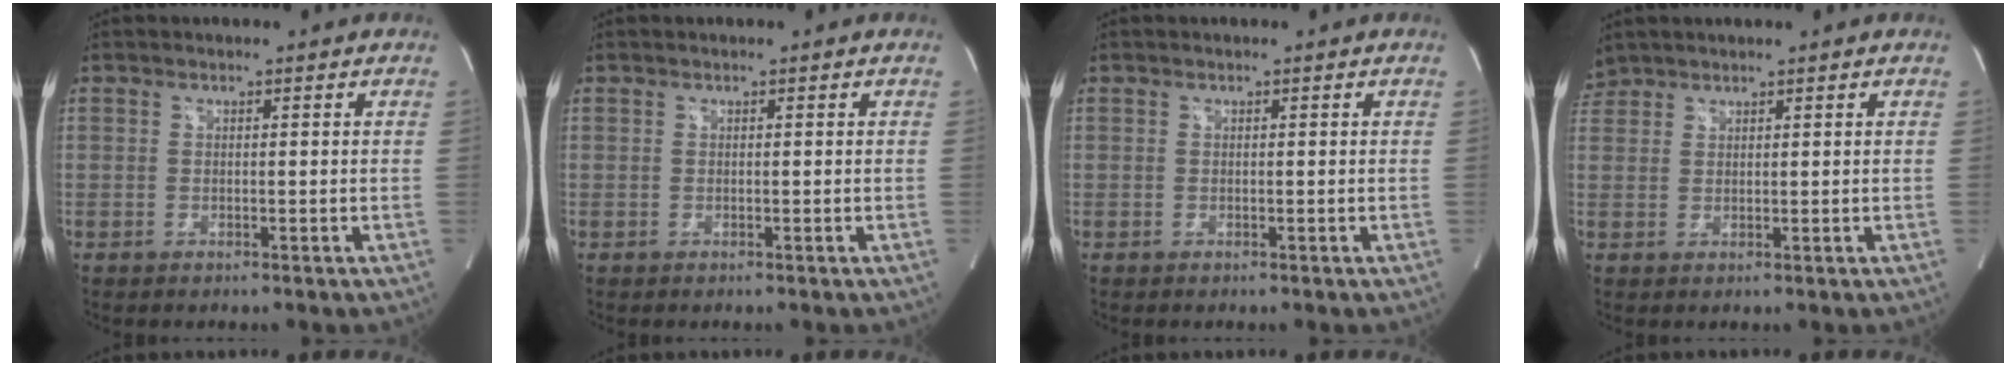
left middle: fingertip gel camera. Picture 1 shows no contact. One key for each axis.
{"total": 0.0}
{"total": 0.0}
{"total": 2.5, "fx": 2.4, "fy": 0.9, "fz": -0.2, "tx": -0.002, "ty": 0.015, "tz": 0.048}